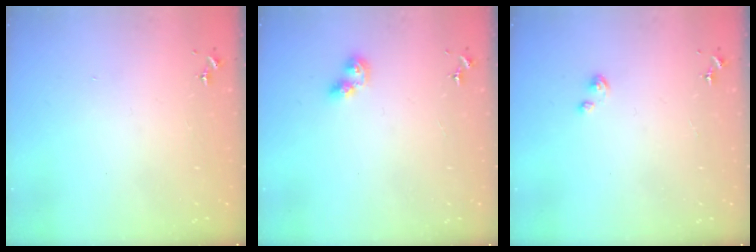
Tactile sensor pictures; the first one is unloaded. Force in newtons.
{"total": 6.0, "press": 6.0, "slide": 0.3}
{"total": 2.7, "press": 2.7, "slide": 0.3}